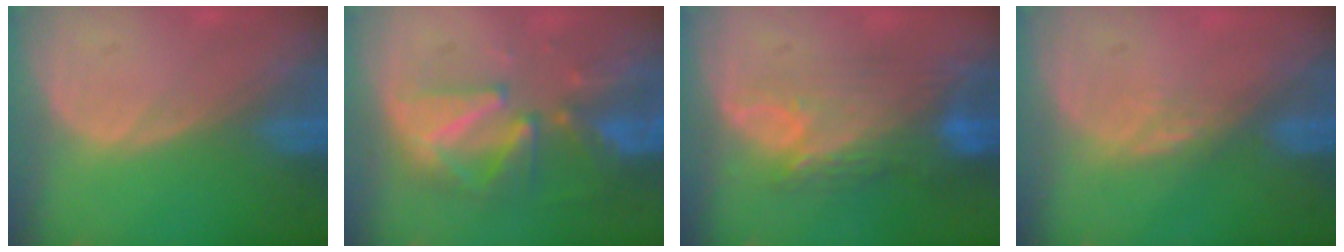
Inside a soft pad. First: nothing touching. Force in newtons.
{"total": 9.5, "press": 8.6, "slide": 4.0}
{"total": 9.6, "press": 8.1, "slide": 5.1}
{"total": 2.4, "press": 1.9, "slide": 1.4}